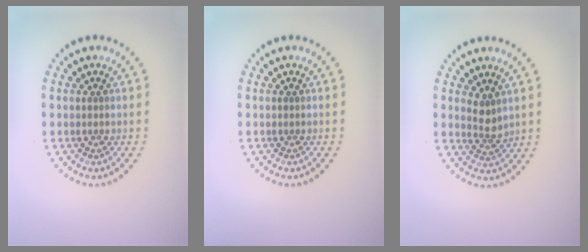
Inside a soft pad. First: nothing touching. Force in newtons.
{"total": 0.0}
{"total": 1.8, "press": 1.3, "slide": 1.2}